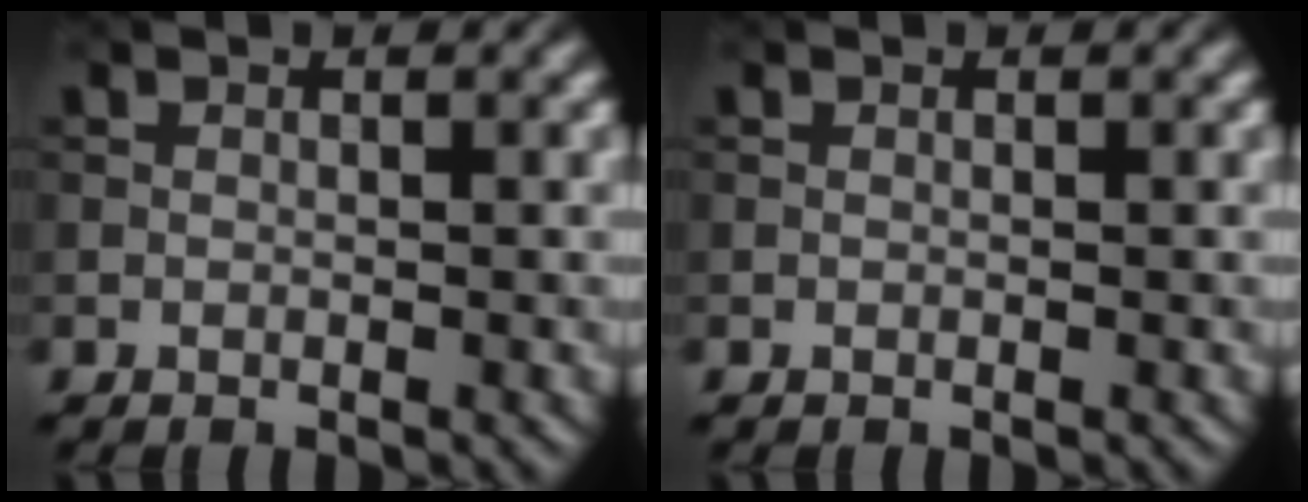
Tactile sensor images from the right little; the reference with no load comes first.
{"total": 0.0}